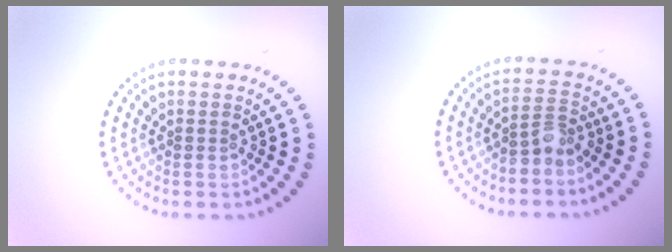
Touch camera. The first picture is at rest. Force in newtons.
{"total": 2.1, "press": 1.8, "slide": 1.1}